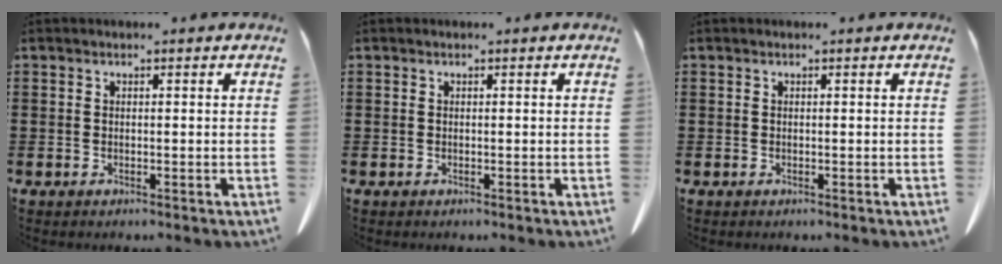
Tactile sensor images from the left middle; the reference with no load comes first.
{"total": 0.0}
{"total": 0.0}